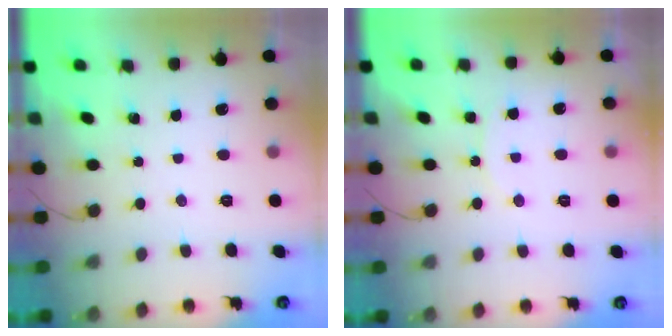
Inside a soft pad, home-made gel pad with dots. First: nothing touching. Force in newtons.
{"total": 7.9, "press": 7.9, "slide": 0.8}